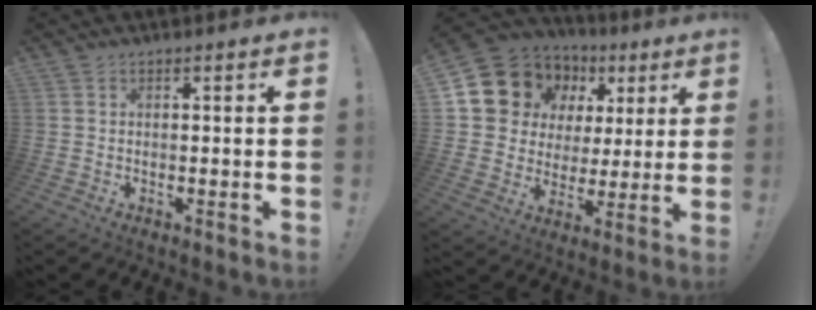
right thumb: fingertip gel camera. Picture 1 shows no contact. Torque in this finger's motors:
{"motor_torque": [1.60, 2.54, 0.50, -0.21, 0.01]}